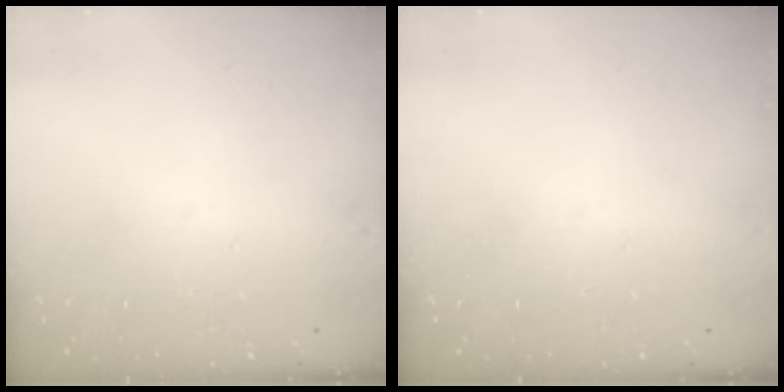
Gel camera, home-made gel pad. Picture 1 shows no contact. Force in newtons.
{"total": 0.0}